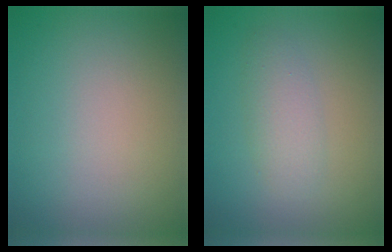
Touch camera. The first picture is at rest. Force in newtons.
{"total": 2.3, "press": 2.3, "slide": 0.1}